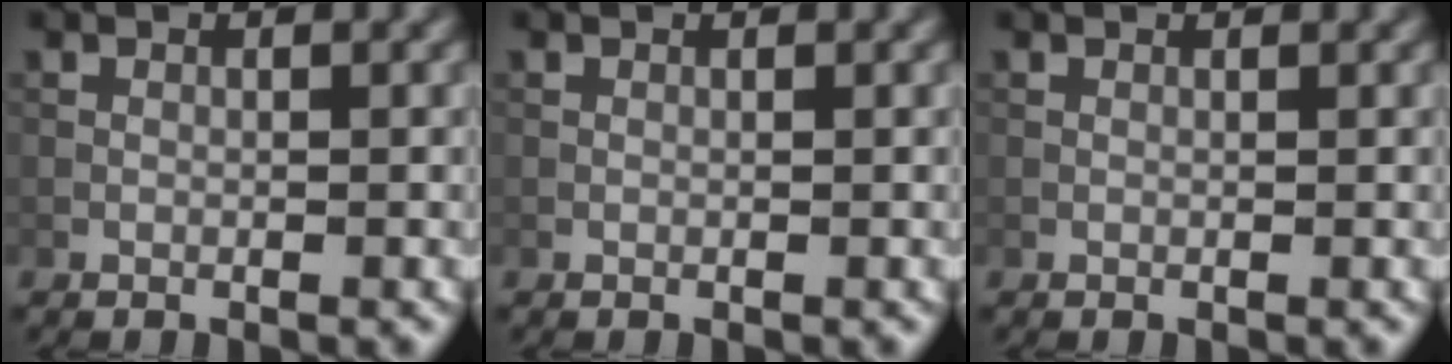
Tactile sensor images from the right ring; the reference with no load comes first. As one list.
[{"total": 0.0}, {"total": 0.8, "force": [0.7, 0.1, 0.2], "torque": [-0.007, -0.001, 0.004]}]